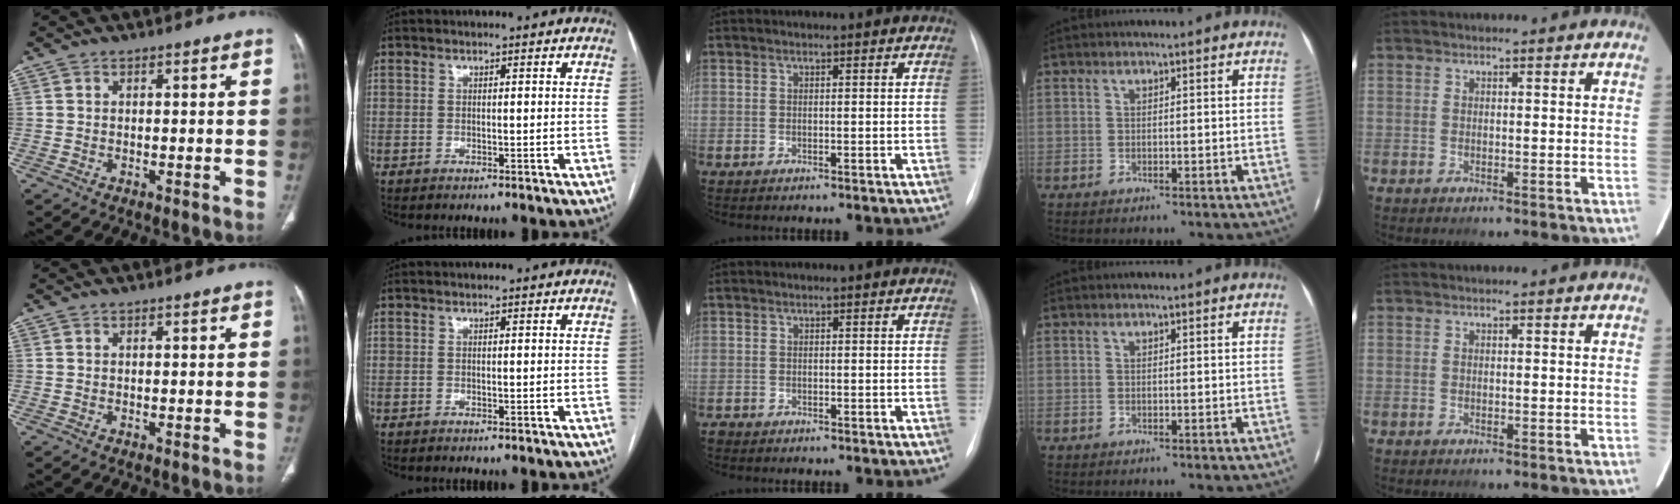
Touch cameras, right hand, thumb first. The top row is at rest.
{"middle": {"total": 0.6, "force": [-0.5, 0.3, 0.0], "torque": [-0.002, 0.001, -0.011]}}